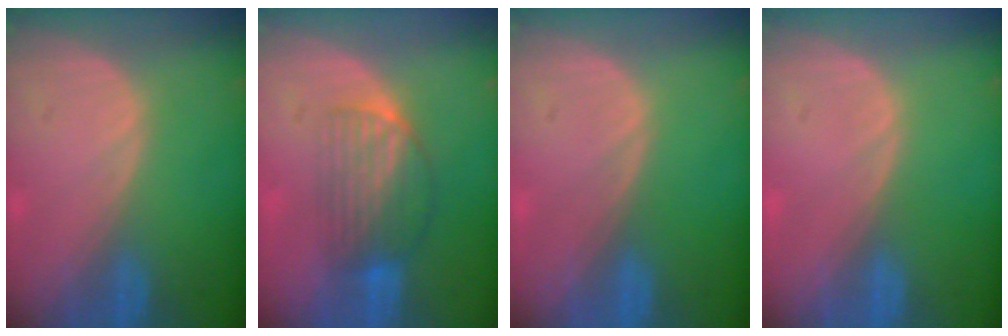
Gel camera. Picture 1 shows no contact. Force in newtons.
{"total": 6.9, "press": 6.1, "slide": 3.2}
{"total": 0.0}
{"total": 0.0}